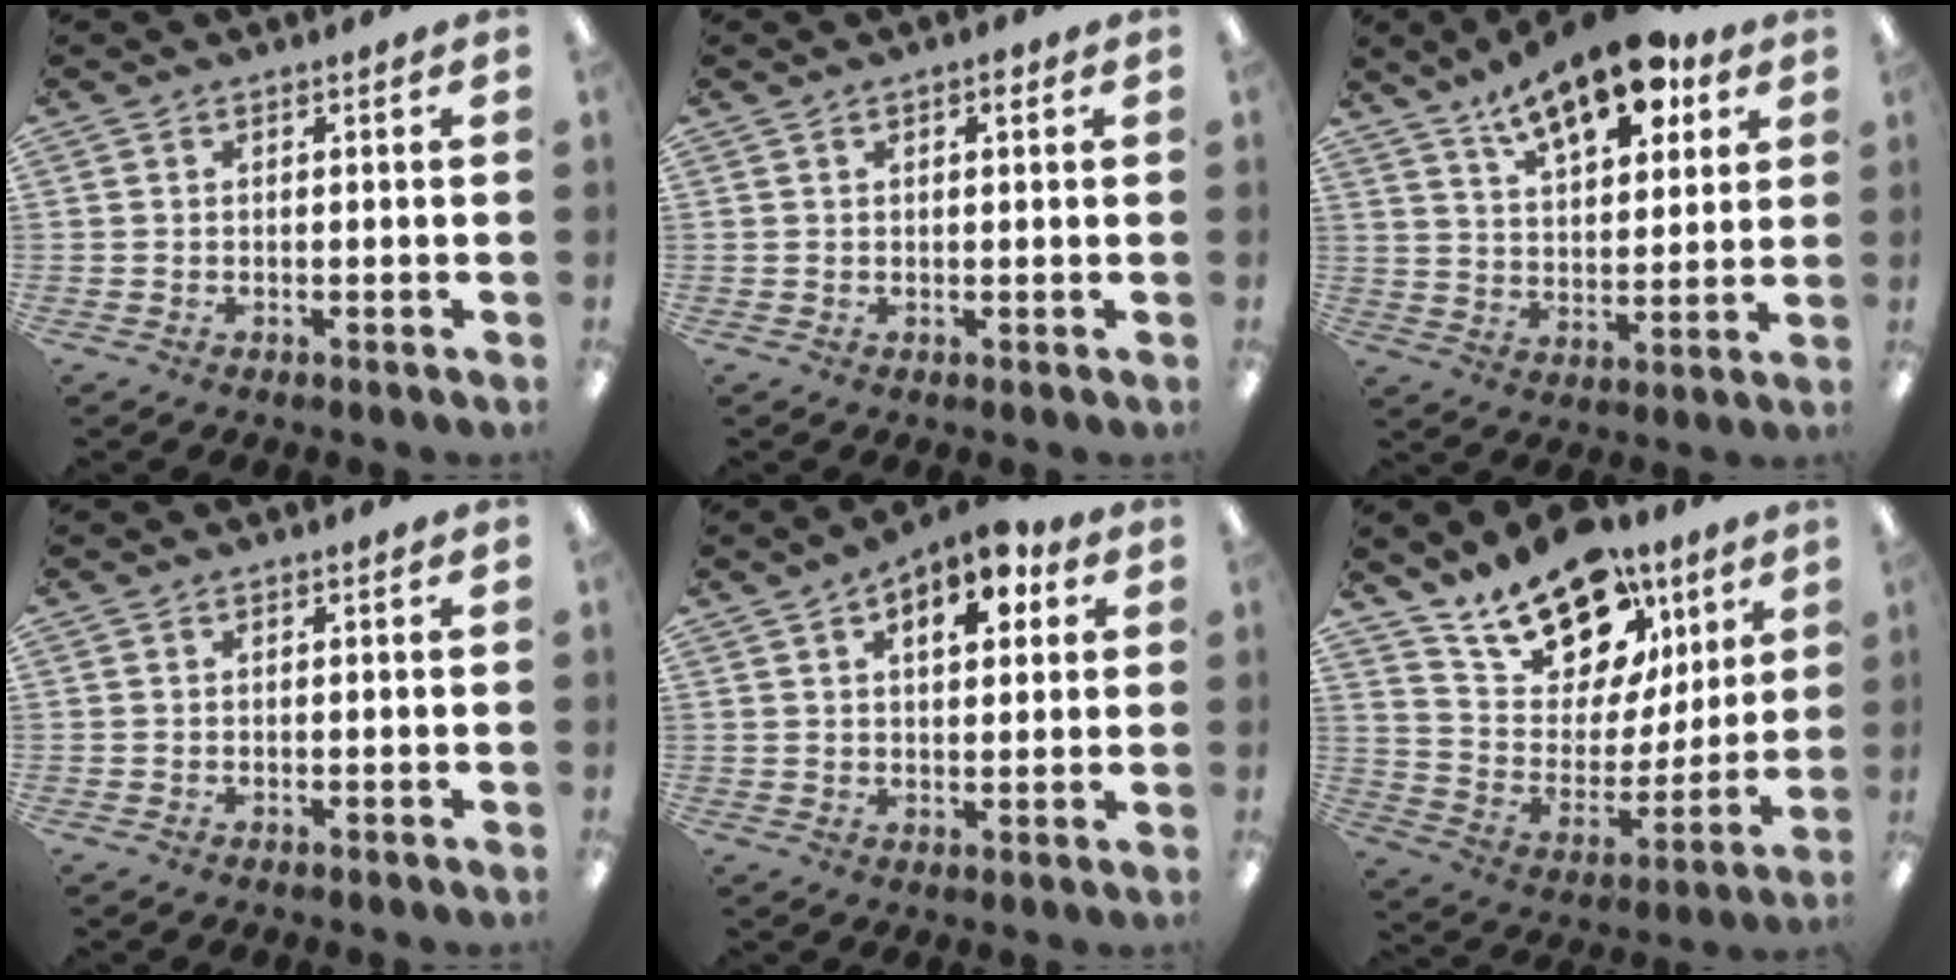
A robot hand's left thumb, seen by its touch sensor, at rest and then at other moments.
{"total": 2.0, "force": [1.0, 0.8, 1.5], "torque": [-0.015, -0.002, 0.013]}
{"total": 16.5, "force": [10.7, 7.0, 10.5], "torque": [-0.159, -0.048, 0.178]}
{"total": 0.0}
{"total": 9.4, "force": [4.4, 5.1, 6.5], "torque": [-0.077, -0.014, 0.070]}
{"total": 18.2, "force": [14.3, 9.1, 6.8], "torque": [-0.129, -0.095, 0.259]}